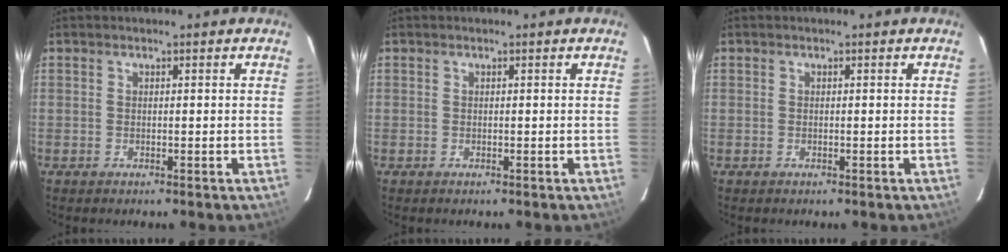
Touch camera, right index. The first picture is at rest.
{"total": 0.0}
{"total": 0.0}